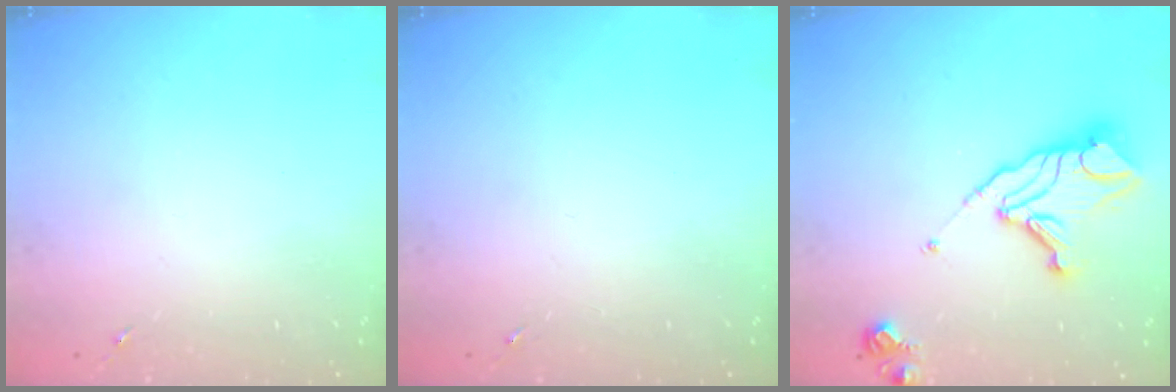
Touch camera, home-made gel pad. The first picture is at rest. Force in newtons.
{"total": 0.0}
{"total": 14.9, "press": 14.8, "slide": 1.5}